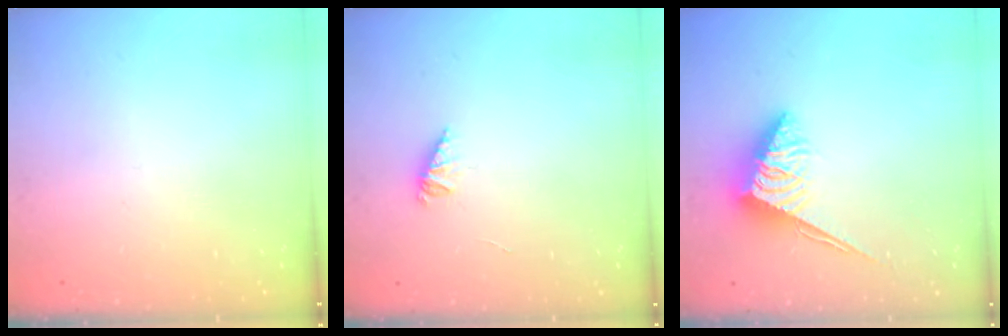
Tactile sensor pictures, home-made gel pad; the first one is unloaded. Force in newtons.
{"total": 1.7, "press": 1.6, "slide": 0.4}
{"total": 6.5, "press": 6.5, "slide": 0.4}